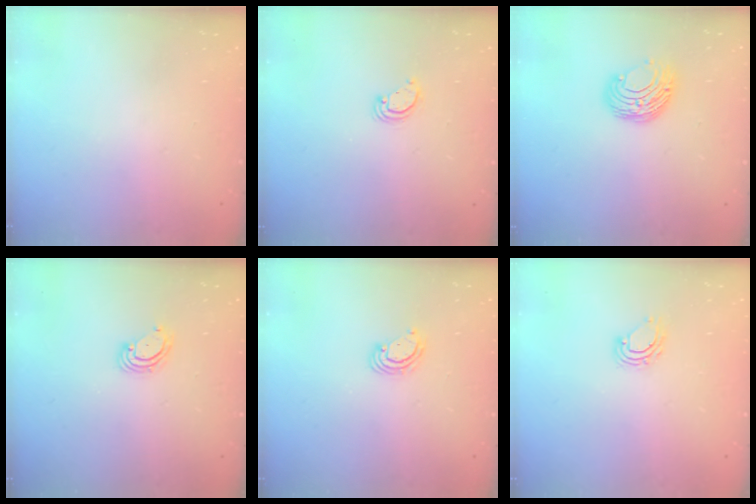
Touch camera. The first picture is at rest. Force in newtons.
{"total": 3.5, "press": 3.5, "slide": 0.3}
{"total": 9.5, "press": 9.5, "slide": 0.6}
{"total": 3.3, "press": 3.3, "slide": 0.3}
{"total": 2.9, "press": 2.9, "slide": 0.3}
{"total": 4.0, "press": 4.0, "slide": 0.2}